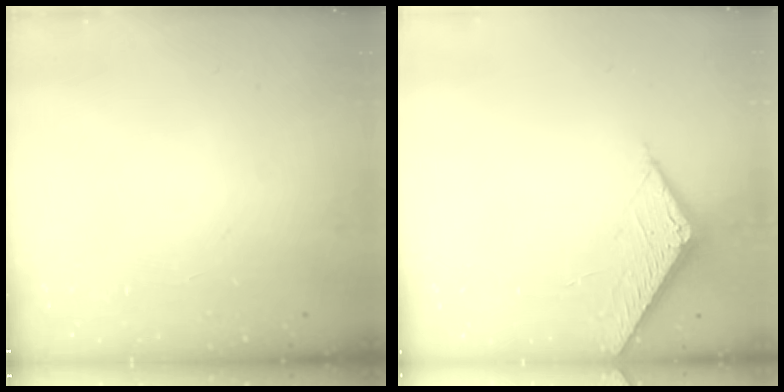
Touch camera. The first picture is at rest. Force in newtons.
{"total": 7.4, "press": 7.4, "slide": 0.2}